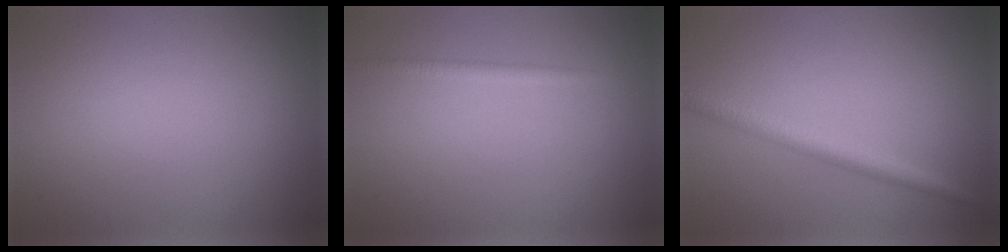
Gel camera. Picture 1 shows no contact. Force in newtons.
{"total": 1.1, "press": 1.1, "slide": 0.1}
{"total": 2.7, "press": 2.7, "slide": 0.2}